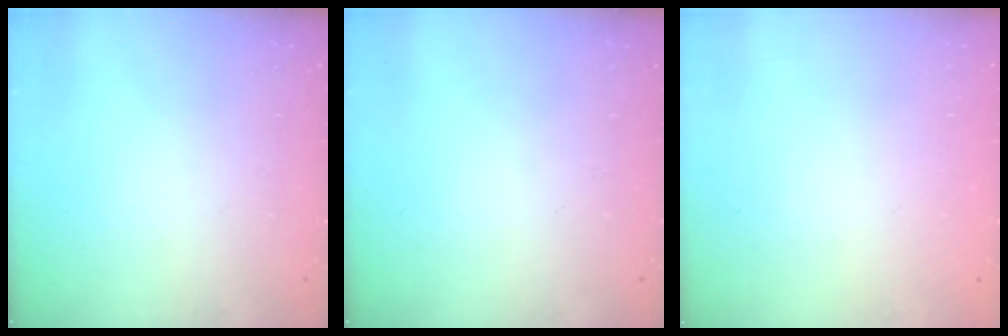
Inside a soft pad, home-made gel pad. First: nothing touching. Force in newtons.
{"total": 0.0}
{"total": 2.2, "press": 2.2, "slide": 0.1}